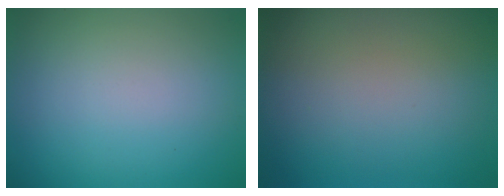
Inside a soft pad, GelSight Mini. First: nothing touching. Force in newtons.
{"total": 0.0}